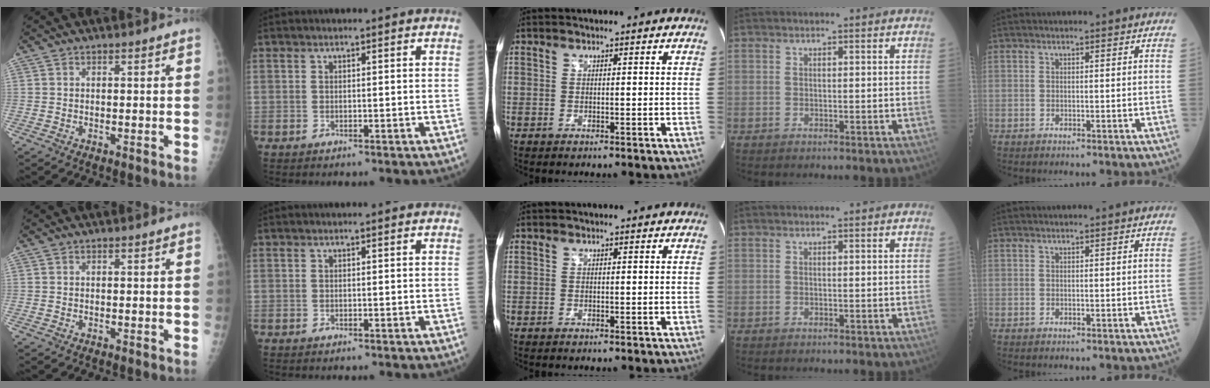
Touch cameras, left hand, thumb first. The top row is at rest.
{}